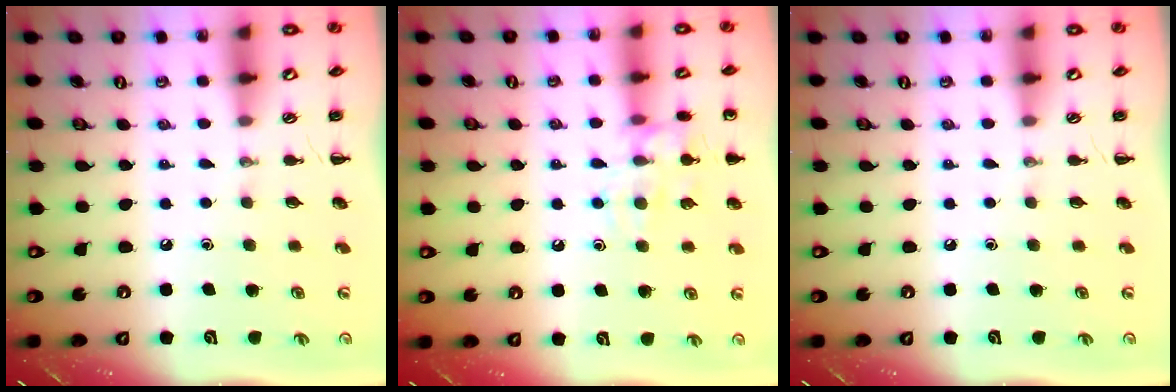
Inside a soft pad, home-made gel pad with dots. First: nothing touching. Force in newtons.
{"total": 12.1, "press": 12.0, "slide": 1.3}
{"total": 0.0}